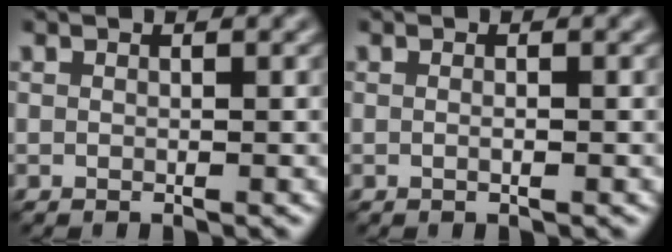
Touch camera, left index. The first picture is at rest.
{"total": 0.6, "force": [0.0, 0.1, 0.6], "torque": [-0.010, -0.005, -0.002]}